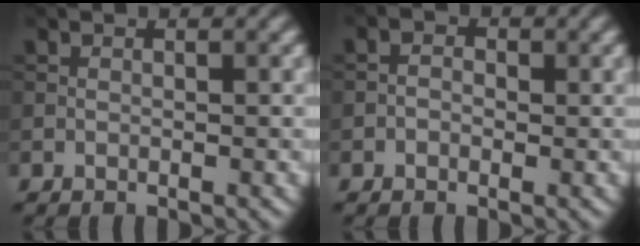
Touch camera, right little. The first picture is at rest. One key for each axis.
{"total": 1.1, "fx": -0.4, "fy": 0.9, "fz": 0.6, "tx": -0.008, "ty": 0.000, "tz": -0.013}